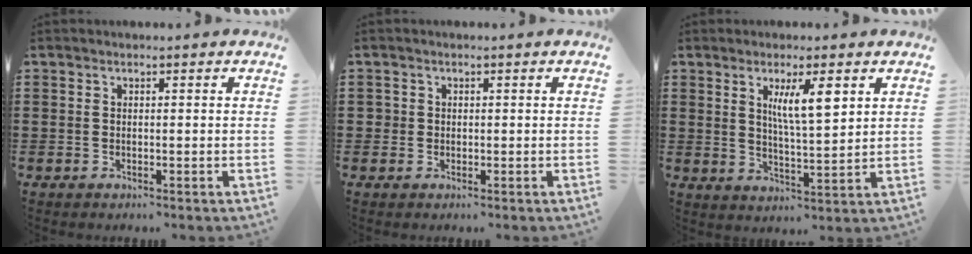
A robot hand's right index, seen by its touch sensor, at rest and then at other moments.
{"total": 1.0, "force": [0.1, 1.0, 0.1], "torque": [-0.005, 0.006, 0.001]}
{"total": 6.5, "force": [2.8, 1.5, 5.7], "torque": [-0.103, 0.001, 0.042]}